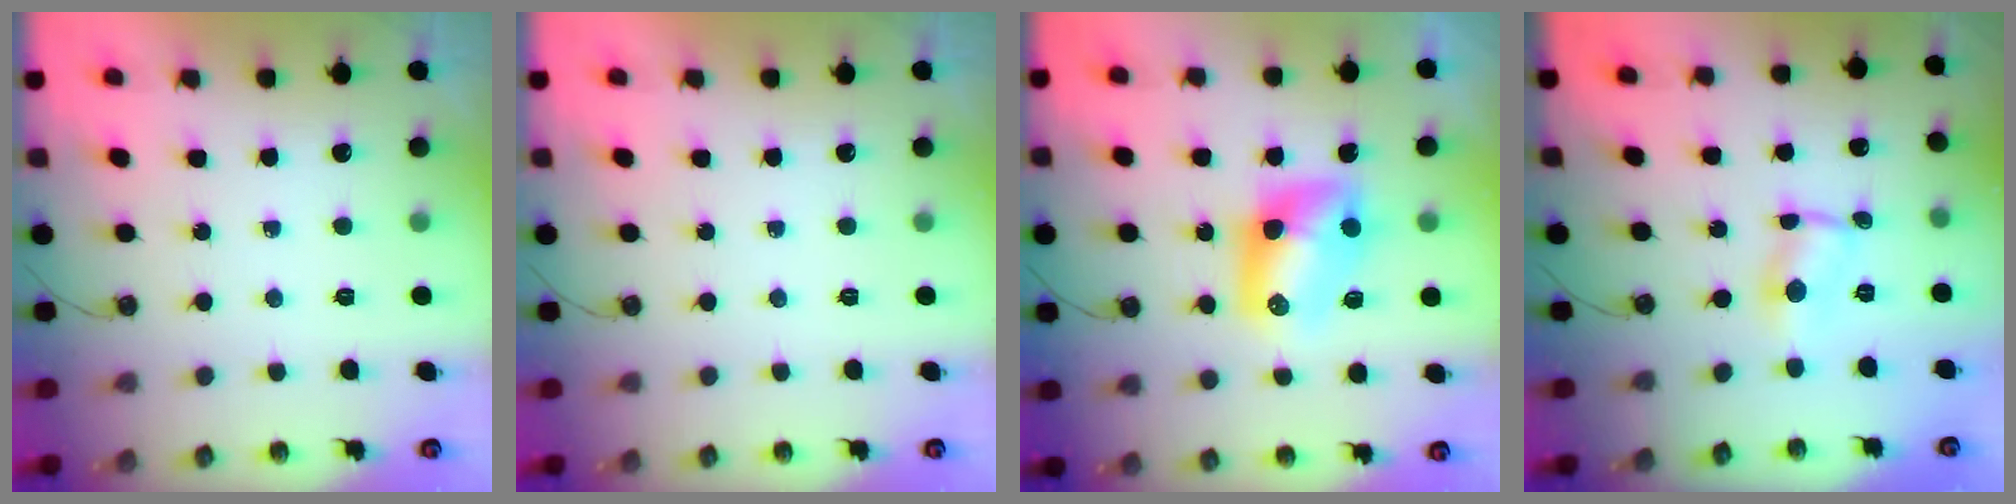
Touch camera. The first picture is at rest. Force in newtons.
{"total": 0.0}
{"total": 11.4, "press": 10.8, "slide": 3.7}
{"total": 2.2, "press": 2.1, "slide": 0.3}